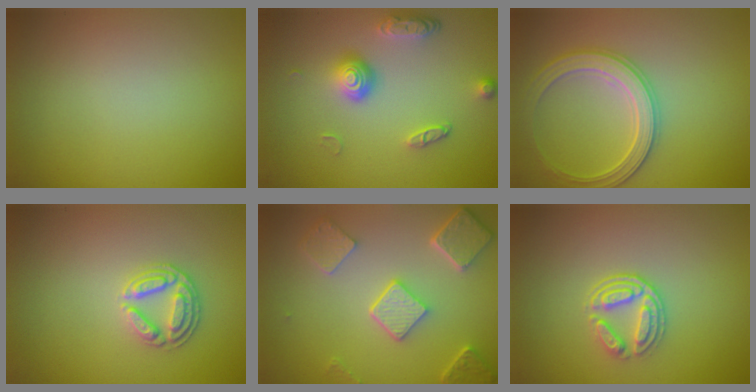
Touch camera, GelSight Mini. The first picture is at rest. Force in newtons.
{"total": 3.8, "press": 2.8, "slide": 2.5}
{"total": 3.7, "press": 3.6, "slide": 0.6}
{"total": 2.7, "press": 2.6, "slide": 0.9}
{"total": 5.5, "press": 4.2, "slide": 3.5}
{"total": 3.1, "press": 2.6, "slide": 1.7}